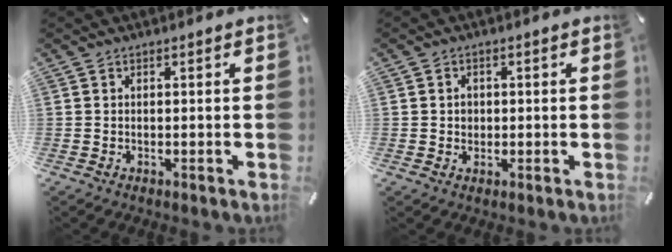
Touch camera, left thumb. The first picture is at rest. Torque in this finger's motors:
{"motor_torque": [0.23, 0.08, 0.05, -0.13, -0.01]}